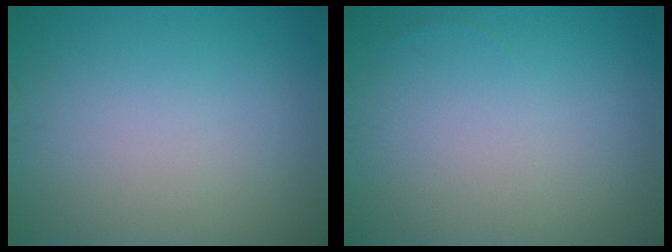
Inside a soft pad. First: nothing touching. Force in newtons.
{"total": 0.0}